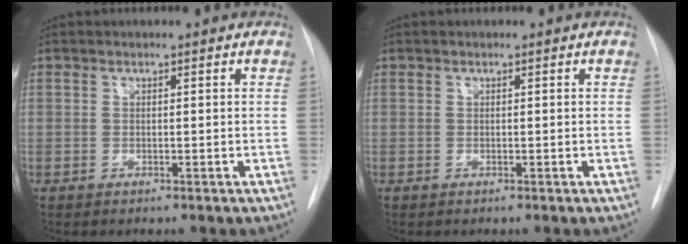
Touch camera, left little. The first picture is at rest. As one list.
[{"total": 0.0}]